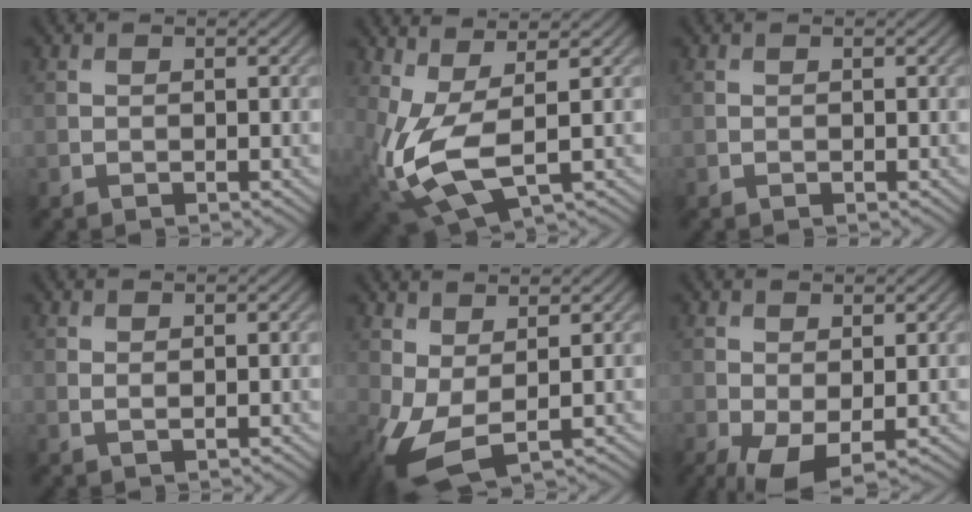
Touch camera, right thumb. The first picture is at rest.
{"total": 8.2, "force": [-0.3, 3.5, 7.4], "torque": [-0.180, -0.005, -0.004]}
{"total": 0.0}
{"total": 0.7, "force": [0.5, 0.1, 0.6], "torque": [-0.013, 0.002, 0.010]}
{"total": 6.5, "force": [-0.8, 3.0, 5.7], "torque": [-0.148, -0.005, -0.015]}
{"total": 4.9, "force": [-1.4, 2.2, 4.1], "torque": [-0.100, -0.014, -0.022]}